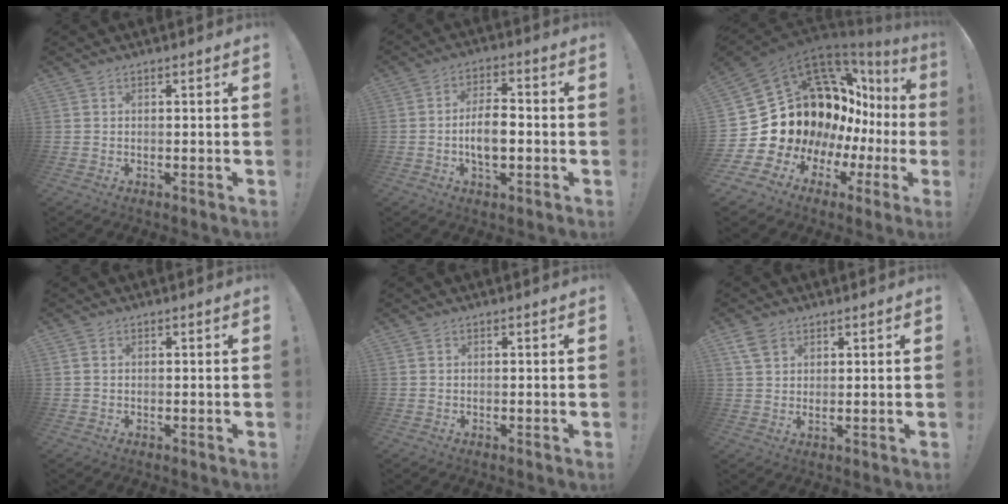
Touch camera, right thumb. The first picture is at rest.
{"total": 8.5, "force": [-1.8, 4.4, 7.1], "torque": [-0.127, 0.005, -0.036]}
{"total": 23.1, "force": [5.1, 16.5, 15.3], "torque": [-0.223, -0.081, 0.166]}
{"total": 0.9, "force": [0.3, 0.7, 0.4], "torque": [-0.012, 0.005, 0.007]}
{"total": 0.0}
{"total": 4.7, "force": [2.9, 2.6, 2.5], "torque": [-0.043, -0.006, 0.055]}